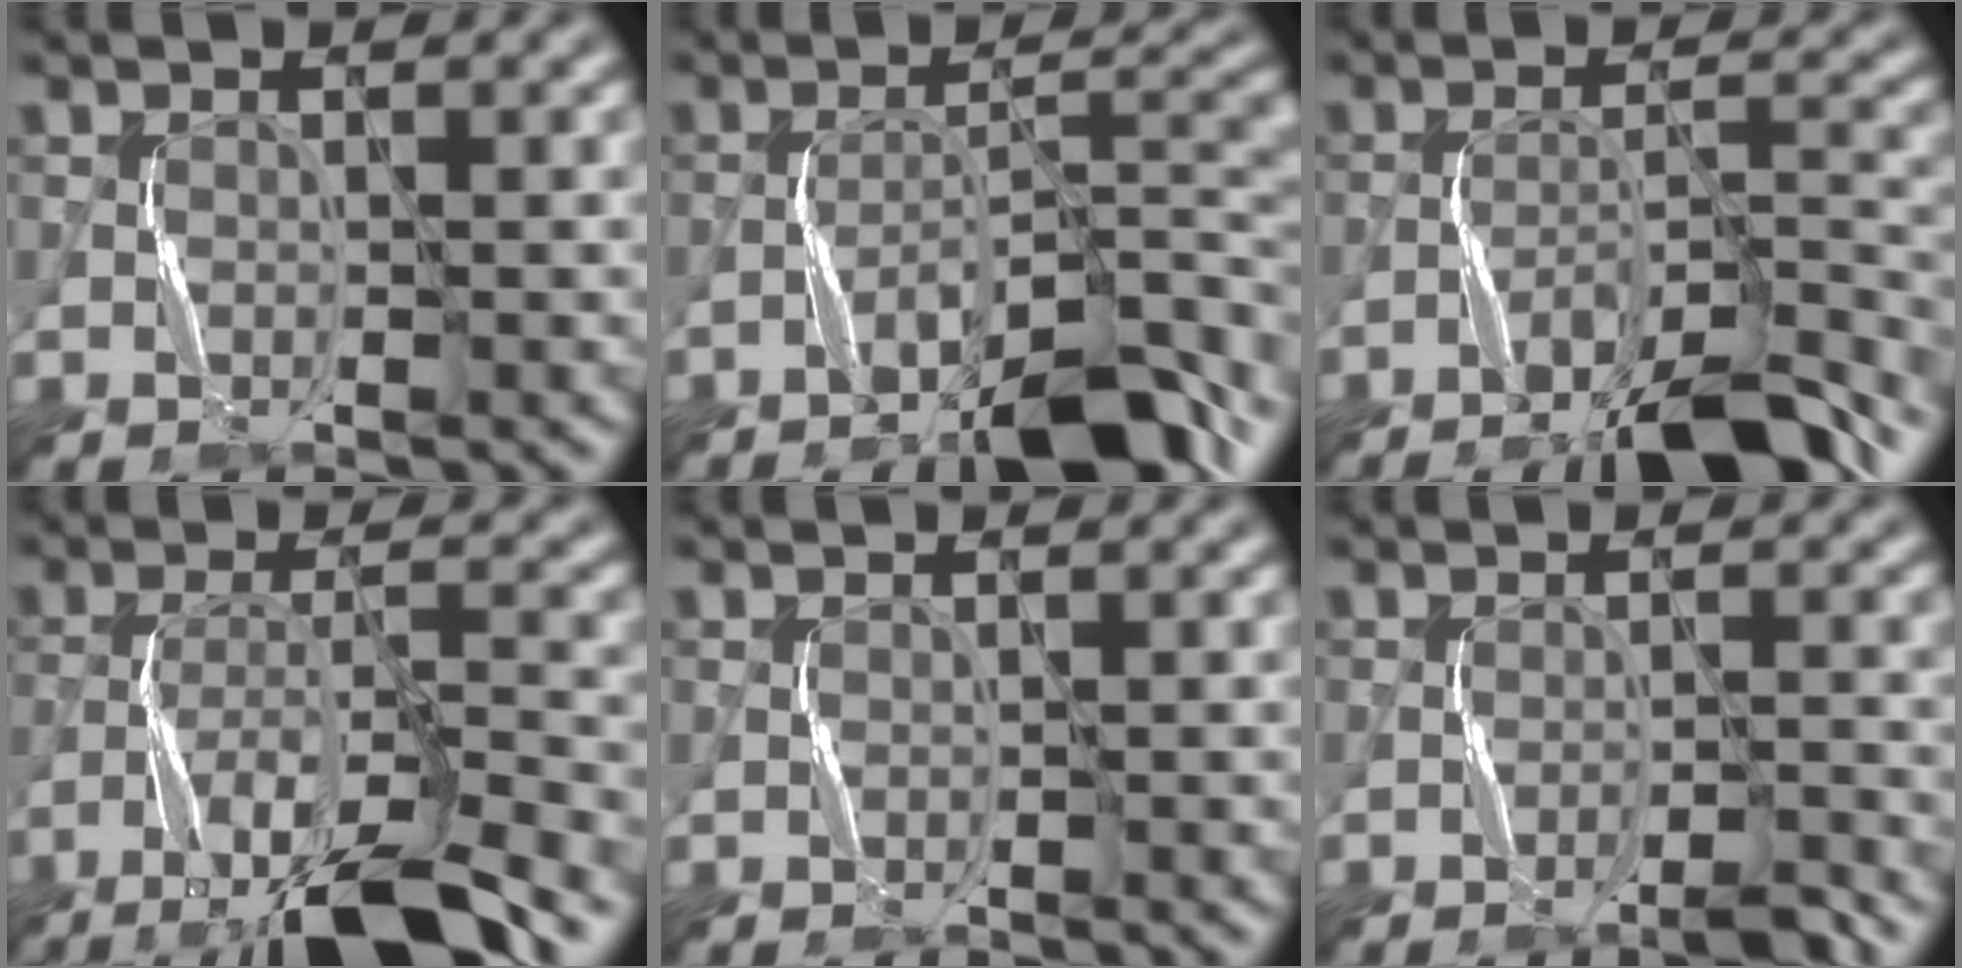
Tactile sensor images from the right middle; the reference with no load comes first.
{"total": 10.1, "force": [-6.8, 2.5, 7.1], "torque": [-0.103, 0.018, -0.111]}
{"total": 8.0, "force": [-6.3, 1.0, 4.8], "torque": [-0.072, 0.013, -0.105]}
{"total": 10.3, "force": [-7.1, 1.8, 7.3], "torque": [-0.131, 0.004, -0.125]}
{"total": 0.0}
{"total": 1.9, "force": [-1.6, 0.0, 1.1], "torque": [-0.019, 0.007, -0.029]}